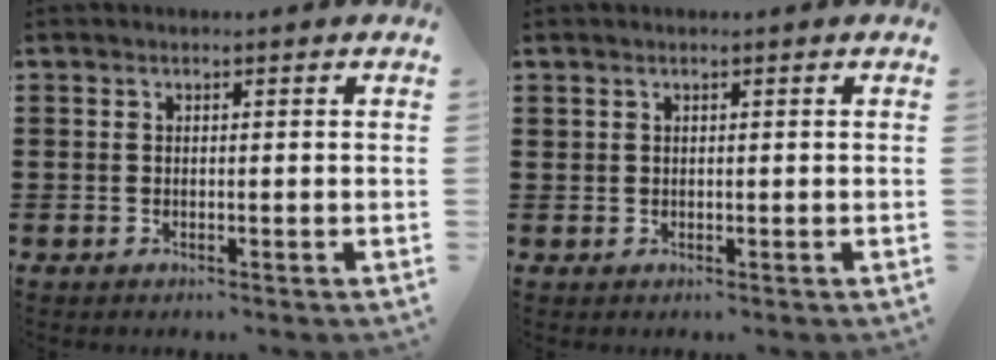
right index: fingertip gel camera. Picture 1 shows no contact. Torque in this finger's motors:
{"motor_torque": [0.32, 0.16, 0.00, 0.00]}